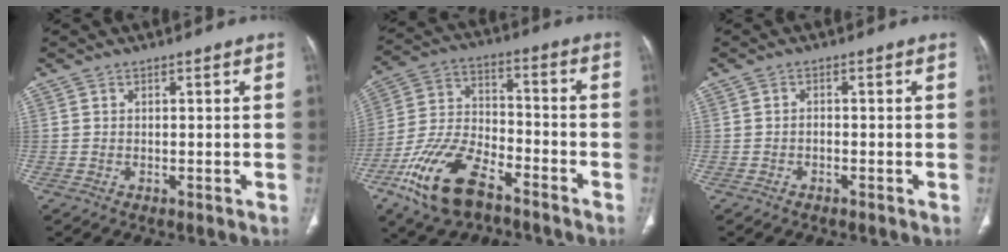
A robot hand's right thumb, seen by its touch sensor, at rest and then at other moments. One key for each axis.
{"total": 17.3, "fx": -10.1, "fy": 8.4, "fz": 11.2, "tx": -0.223, "ty": 0.047, "tz": -0.190}
{"total": 1.0, "fx": -0.7, "fy": 0.5, "fz": 0.6, "tx": -0.012, "ty": 0.007, "tz": -0.012}